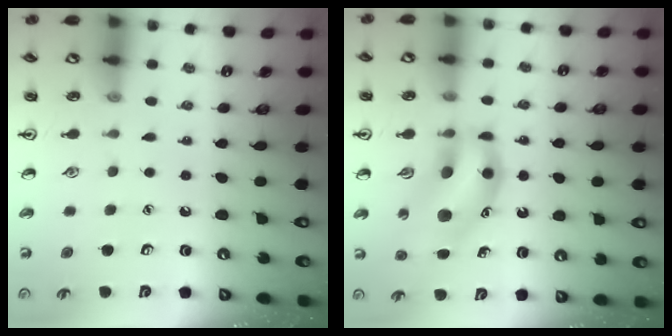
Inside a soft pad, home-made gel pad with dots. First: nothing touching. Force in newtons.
{"total": 15.0, "press": 14.7, "slide": 3.1}